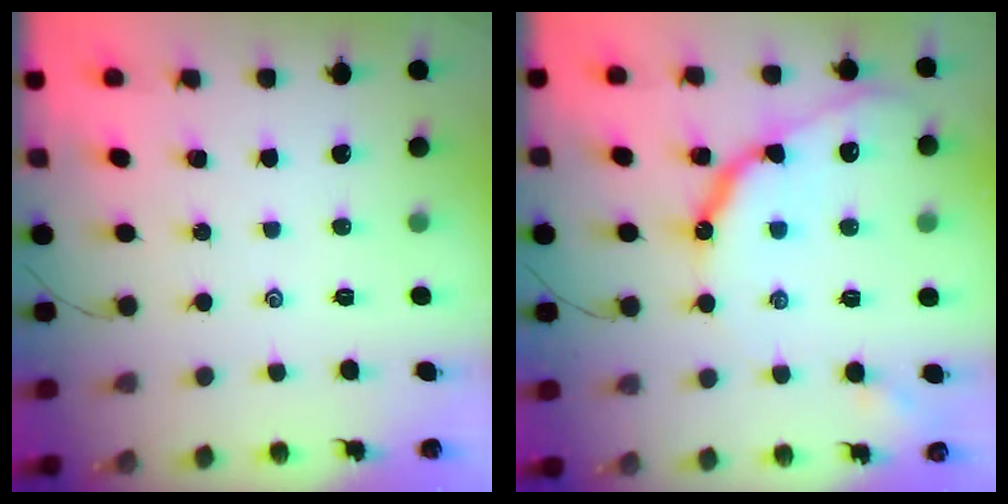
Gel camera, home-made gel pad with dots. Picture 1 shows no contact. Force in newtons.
{"total": 14.3, "press": 14.2, "slide": 1.0}